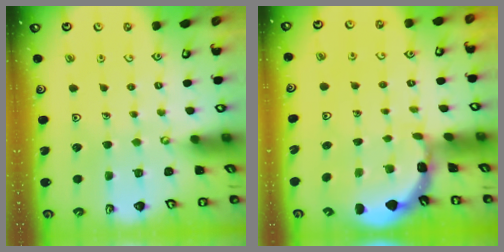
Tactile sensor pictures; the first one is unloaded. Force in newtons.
{"total": 1.6, "press": 1.6, "slide": 0.3}